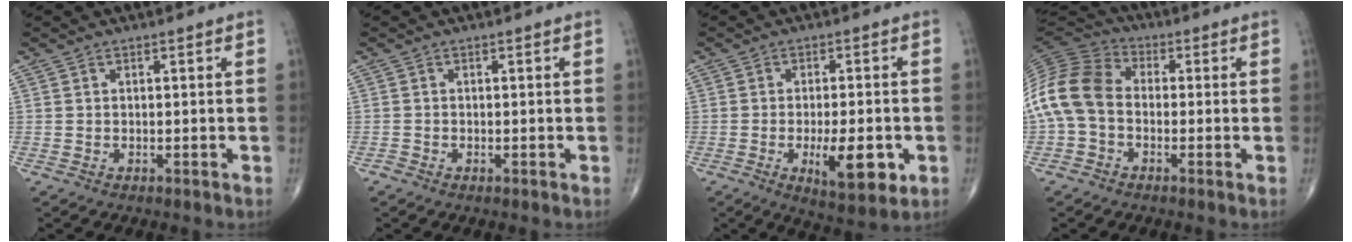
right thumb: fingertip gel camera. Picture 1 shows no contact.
{"total": 0.5, "force": [-0.4, 0.3, 0.0], "torque": [-0.005, -0.001, -0.012]}
{"total": 10.4, "force": [-3.0, 3.7, 9.3], "torque": [-0.131, -0.010, -0.040]}
{"total": 13.8, "force": [-1.5, 9.9, 9.5], "torque": [-0.196, 0.032, -0.040]}